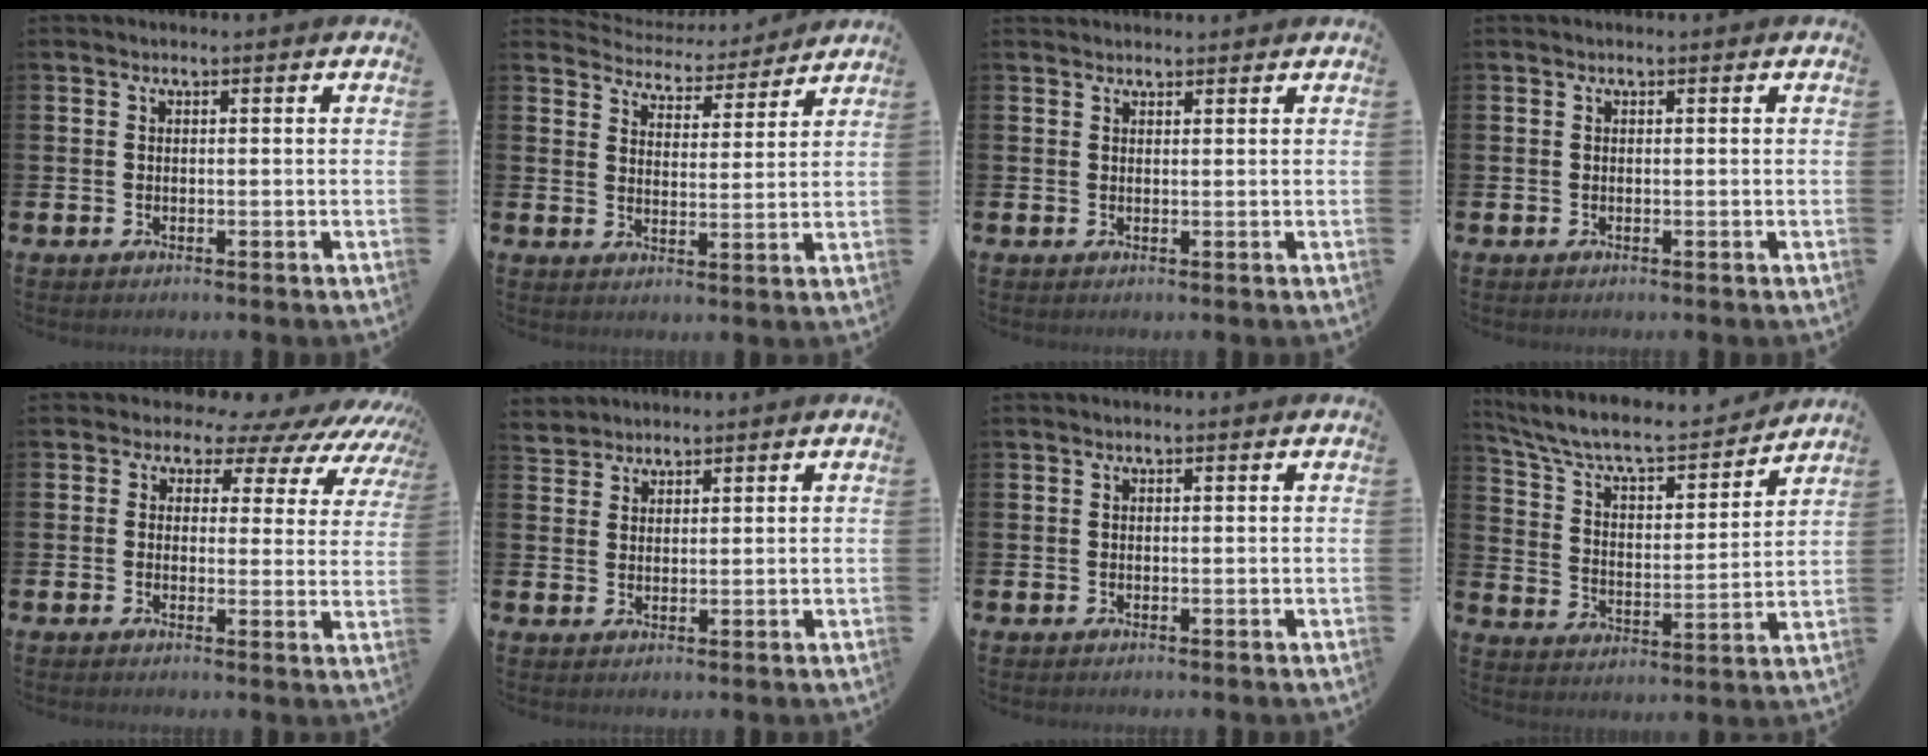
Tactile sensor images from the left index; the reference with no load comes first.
{"total": 4.7, "force": [4.6, 0.9, -0.2], "torque": [-0.017, -0.040, 0.079]}
{"total": 1.2, "force": [1.2, 0.3, 0.0], "torque": [0.007, -0.001, 0.021]}
{"total": 0.0}
{"total": 4.4, "force": [3.1, 2.9, 1.4], "torque": [-0.033, -0.036, 0.039]}
{"total": 2.8, "force": [2.7, 0.6, -0.6], "torque": [0.005, -0.008, 0.052]}
{"total": 0.0}
{"total": 8.1, "force": [7.2, 2.0, 3.1], "torque": [-0.099, -0.049, 0.121]}